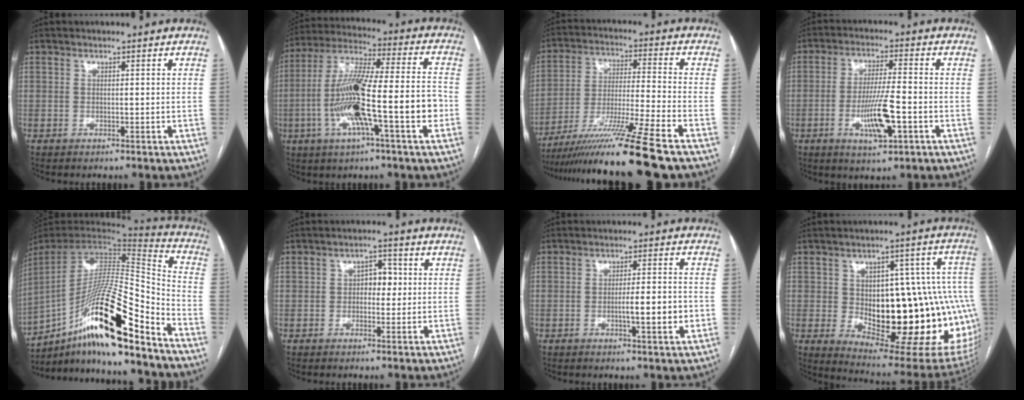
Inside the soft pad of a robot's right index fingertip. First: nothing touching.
{"total": 17.9, "force": [-4.5, 1.8, 17.3], "torque": [-0.321, 0.007, -0.077]}
{"total": 16.3, "force": [-12.7, -2.9, 9.8], "torque": [-0.188, -0.034, -0.222]}
{"total": 8.7, "force": [-2.8, 1.3, 8.1], "torque": [-0.151, -0.006, -0.048]}
{"total": 24.4, "force": [-15.7, 2.3, 18.6], "torque": [-0.326, -0.003, -0.275]}
{"total": 3.4, "force": [0.2, 2.1, 2.6], "torque": [-0.034, 0.013, 0.001]}
{"total": 6.0, "force": [-1.5, 0.7, 5.7], "torque": [-0.090, 0.001, -0.019]}
{"total": 27.8, "force": [-3.2, 11.2, 25.3], "torque": [-0.264, 0.024, -0.015]}